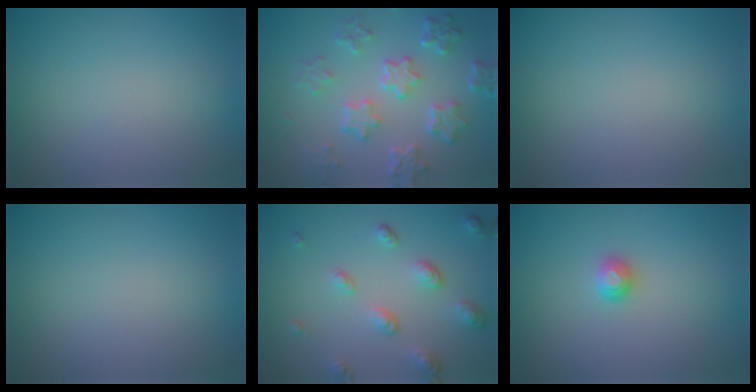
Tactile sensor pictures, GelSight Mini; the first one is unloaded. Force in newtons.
{"total": 5.9, "press": 4.4, "slide": 3.8}
{"total": 0.0}
{"total": 0.0}
{"total": 3.4, "press": 2.7, "slide": 2.2}
{"total": 1.2, "press": 1.1, "slide": 0.3}